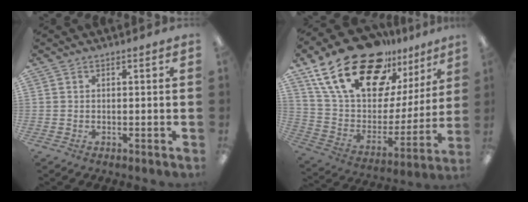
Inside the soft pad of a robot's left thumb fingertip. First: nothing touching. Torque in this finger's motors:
{"motor_torque": [1.01, 1.10, 1.41, -1.36, 0.22]}